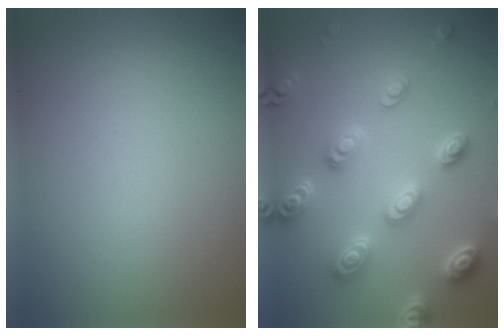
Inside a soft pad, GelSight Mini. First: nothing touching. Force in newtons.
{"total": 5.3, "press": 5.1, "slide": 1.2}